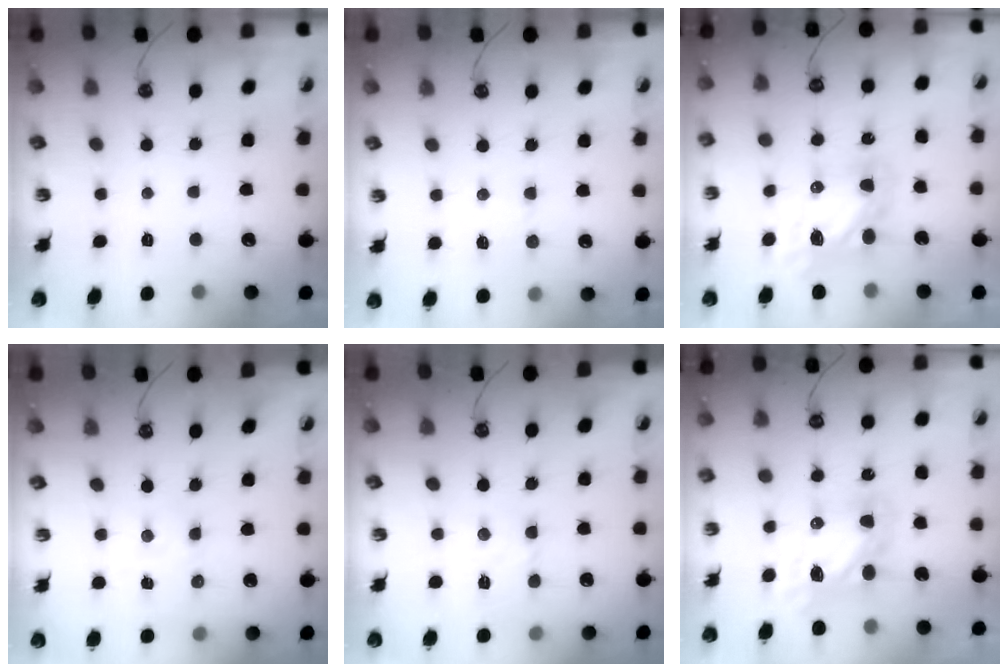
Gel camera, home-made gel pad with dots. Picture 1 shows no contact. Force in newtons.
{"total": 6.4, "press": 6.3, "slide": 0.6}
{"total": 9.8, "press": 9.7, "slide": 1.1}
{"total": 1.9, "press": 1.8, "slide": 0.3}
{"total": 3.4, "press": 3.4, "slide": 0.3}
{"total": 9.8, "press": 9.7, "slide": 1.1}